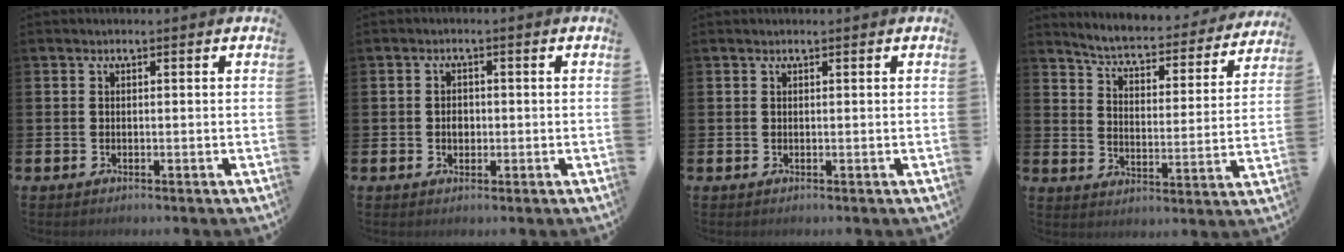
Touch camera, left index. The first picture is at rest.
{"total": 1.8, "force": [-0.1, 1.5, 1.1], "torque": [-0.001, -0.001, -0.009]}
{"total": 0.0}
{"total": 5.0, "force": [4.7, 0.7, 1.5], "torque": [-0.054, -0.039, 0.072]}